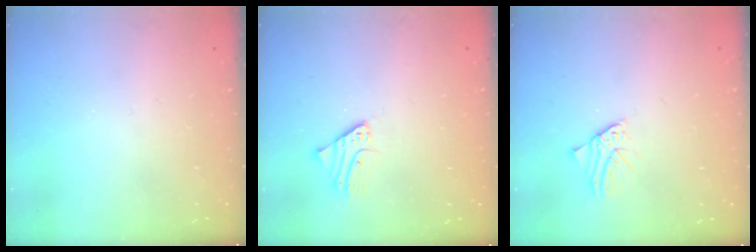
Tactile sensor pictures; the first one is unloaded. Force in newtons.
{"total": 2.5, "press": 2.5, "slide": 0.2}
{"total": 1.6, "press": 1.6, "slide": 0.2}